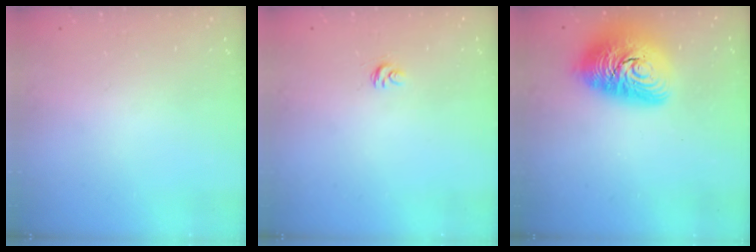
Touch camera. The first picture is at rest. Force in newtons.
{"total": 3.1, "press": 3.1, "slide": 0.3}
{"total": 16.3, "press": 16.3, "slide": 1.1}